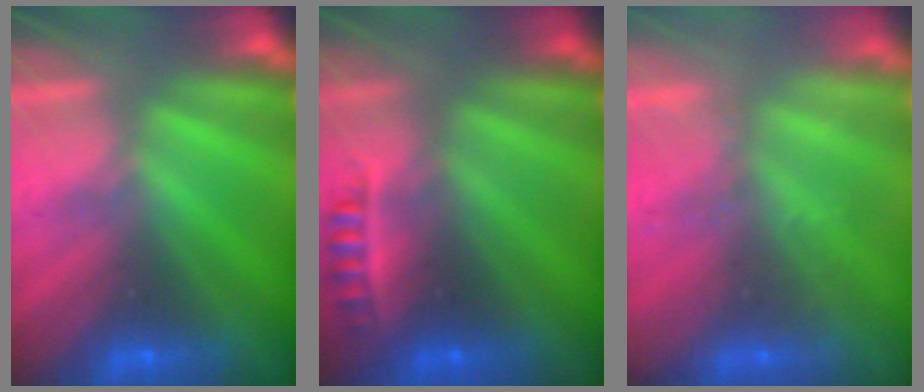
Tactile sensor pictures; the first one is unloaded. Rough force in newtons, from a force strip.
{"total": 2.3}
{"total": 2.3}